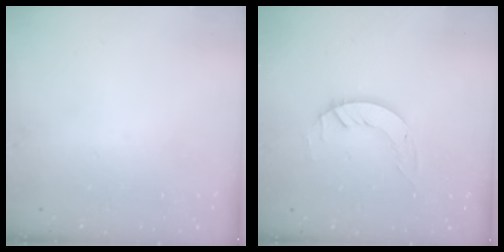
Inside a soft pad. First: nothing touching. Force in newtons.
{"total": 4.1, "press": 4.1, "slide": 0.1}